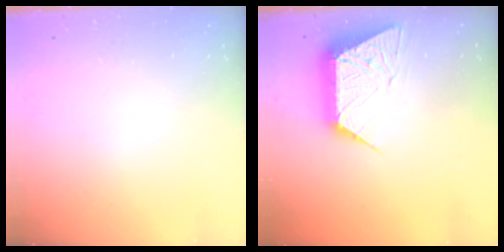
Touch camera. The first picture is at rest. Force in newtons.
{"total": 11.3, "press": 11.3, "slide": 0.5}